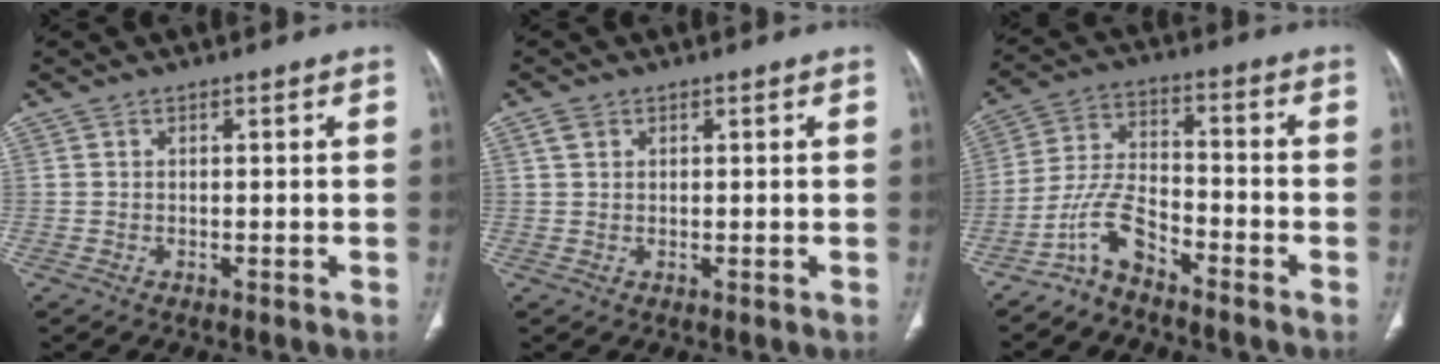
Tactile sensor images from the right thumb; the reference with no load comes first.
{"total": 2.0, "force": [1.0, 1.4, 1.0], "torque": [-0.018, 0.002, 0.021]}
{"total": 7.5, "force": [-5.7, 2.9, 3.9], "torque": [-0.085, 0.057, -0.119]}